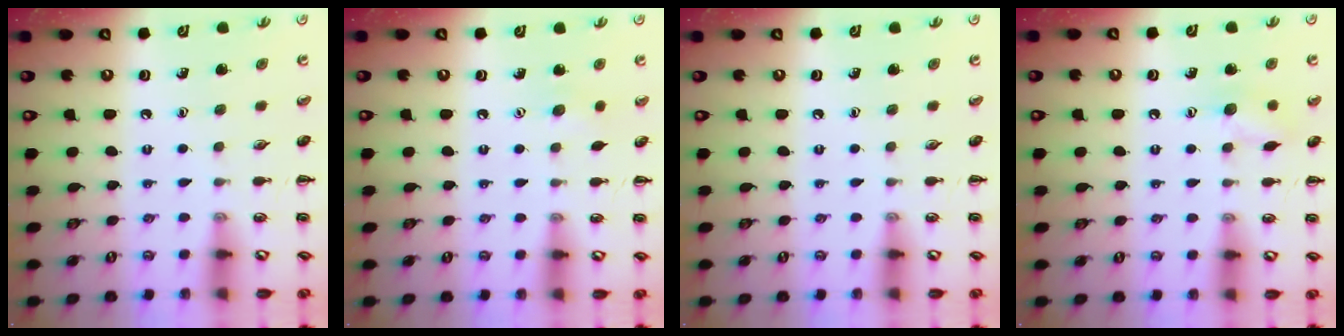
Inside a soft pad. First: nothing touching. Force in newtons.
{"total": 2.9, "press": 2.8, "slide": 0.7}
{"total": 0.0}
{"total": 6.5, "press": 6.4, "slide": 0.8}